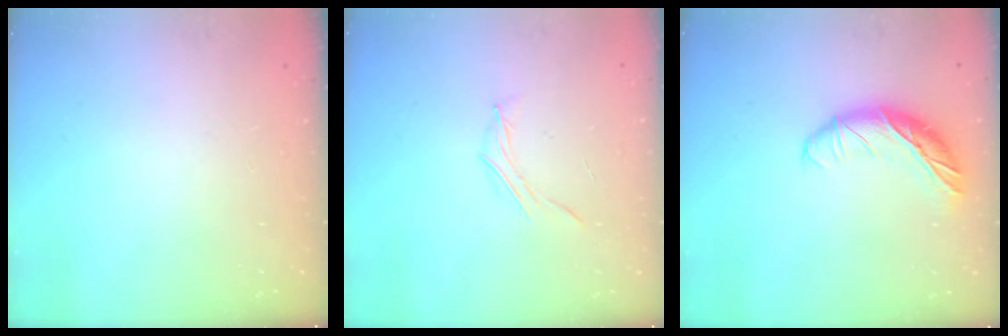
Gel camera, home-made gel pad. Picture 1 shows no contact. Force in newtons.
{"total": 3.9, "press": 3.7, "slide": 1.1}
{"total": 14.5, "press": 14.5, "slide": 0.6}